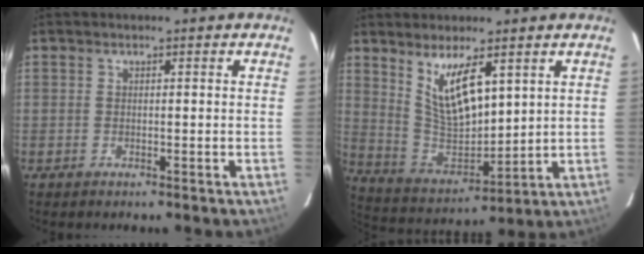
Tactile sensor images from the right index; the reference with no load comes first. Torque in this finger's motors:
{"motor_torque": [0.97, 1.01, 0.20, 0.06]}